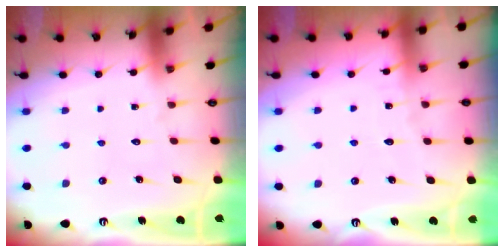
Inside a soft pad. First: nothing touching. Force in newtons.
{"total": 2.3, "press": 2.3, "slide": 0.3}